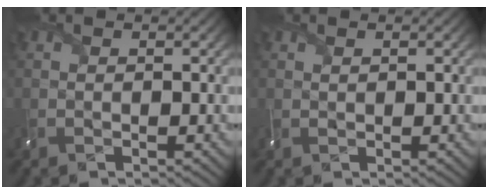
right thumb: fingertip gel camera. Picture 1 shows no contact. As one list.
[{"total": 0.0}]